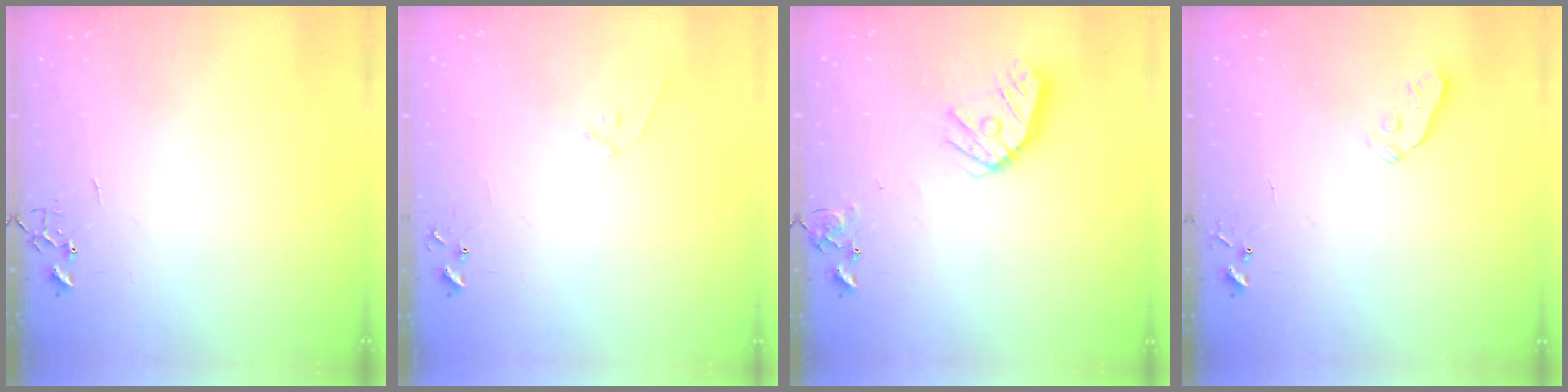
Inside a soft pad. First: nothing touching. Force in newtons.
{"total": 7.4, "press": 7.3, "slide": 0.6}
{"total": 14.4, "press": 14.3, "slide": 1.9}
{"total": 3.2, "press": 3.1, "slide": 0.6}